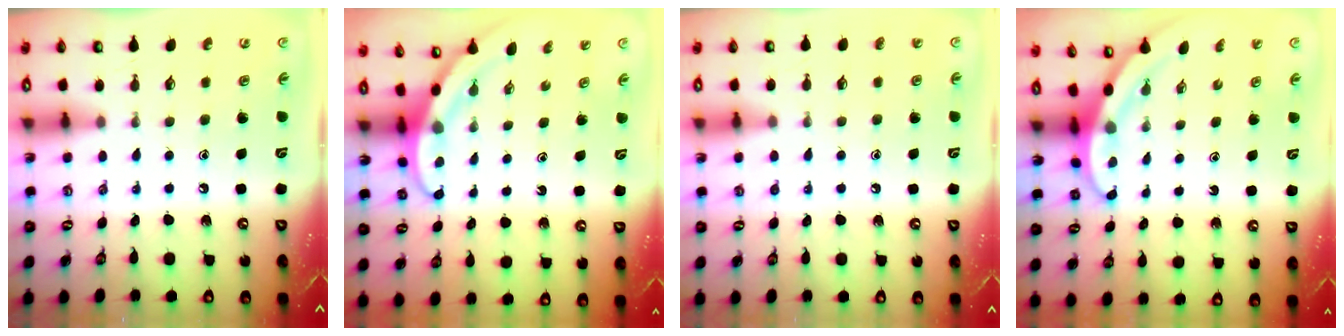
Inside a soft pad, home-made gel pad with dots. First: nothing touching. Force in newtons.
{"total": 3.8, "press": 3.7, "slide": 0.3}
{"total": 1.7, "press": 1.7, "slide": 0.1}
{"total": 3.4, "press": 3.4, "slide": 0.1}